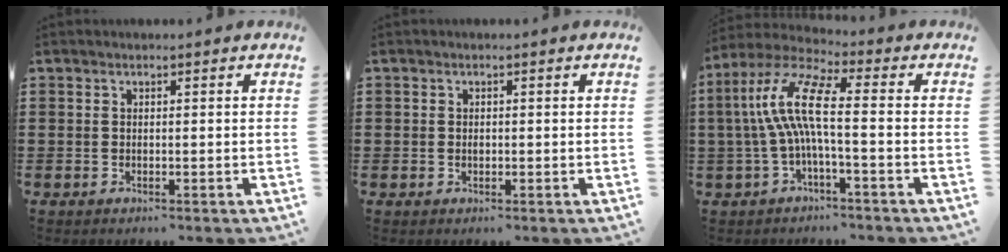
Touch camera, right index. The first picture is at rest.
{"total": 0.8, "force": [0.0, 0.7, 0.4], "torque": [-0.010, 0.001, 0.001]}
{"total": 10.8, "force": [-0.6, 2.6, 10.4], "torque": [-0.230, -0.007, -0.022]}